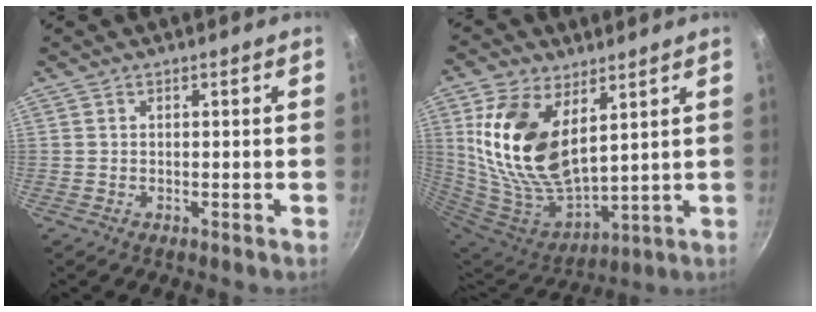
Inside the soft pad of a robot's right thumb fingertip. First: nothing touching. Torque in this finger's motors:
{"motor_torque": [0.29, 1.14, 2.02, 0.75, 0.65]}